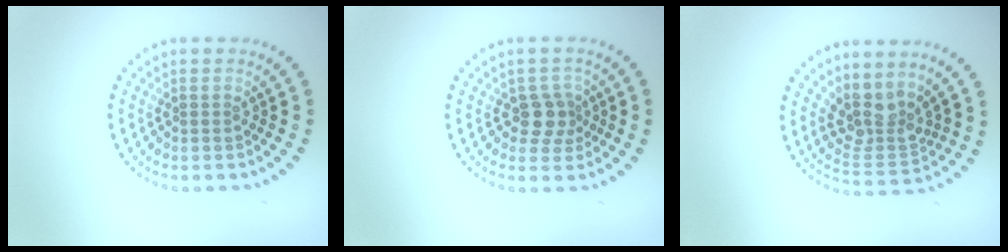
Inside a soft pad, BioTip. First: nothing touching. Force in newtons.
{"total": 2.4, "press": 1.9, "slide": 1.4}
{"total": 3.7, "press": 2.8, "slide": 2.4}